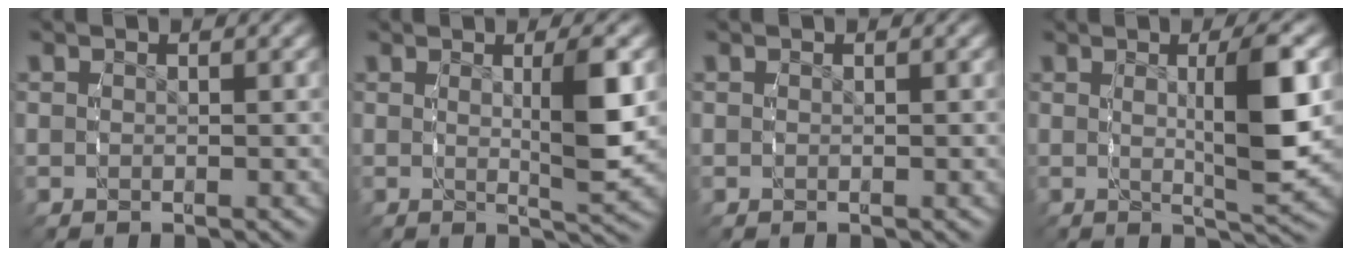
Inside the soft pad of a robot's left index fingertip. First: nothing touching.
{"total": 4.1, "force": [0.6, 0.1, 4.1], "torque": [-0.055, -0.004, 0.009]}
{"total": 0.0}
{"total": 5.9, "force": [0.8, 0.8, 5.8], "torque": [-0.082, 0.001, 0.011]}